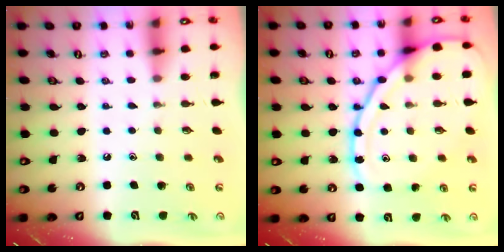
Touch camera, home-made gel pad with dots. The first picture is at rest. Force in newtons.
{"total": 16.2, "press": 16.2, "slide": 1.4}